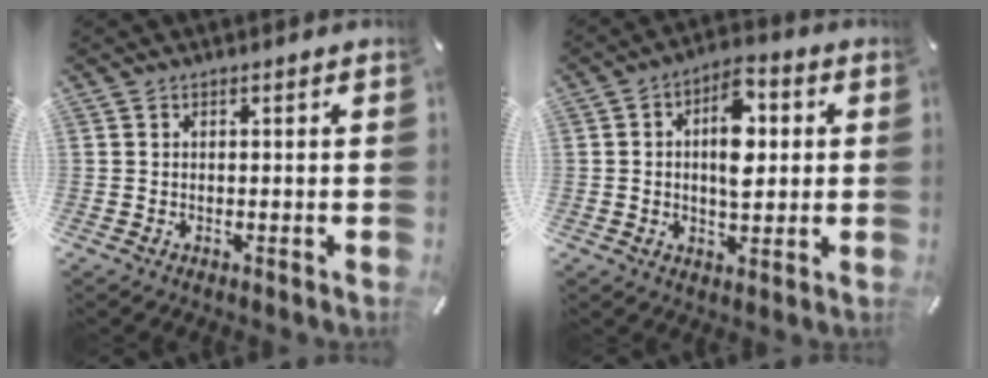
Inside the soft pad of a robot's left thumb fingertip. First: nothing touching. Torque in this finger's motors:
{"motor_torque": [0.48, 0.24, 0.27, 0.02, 0.13]}